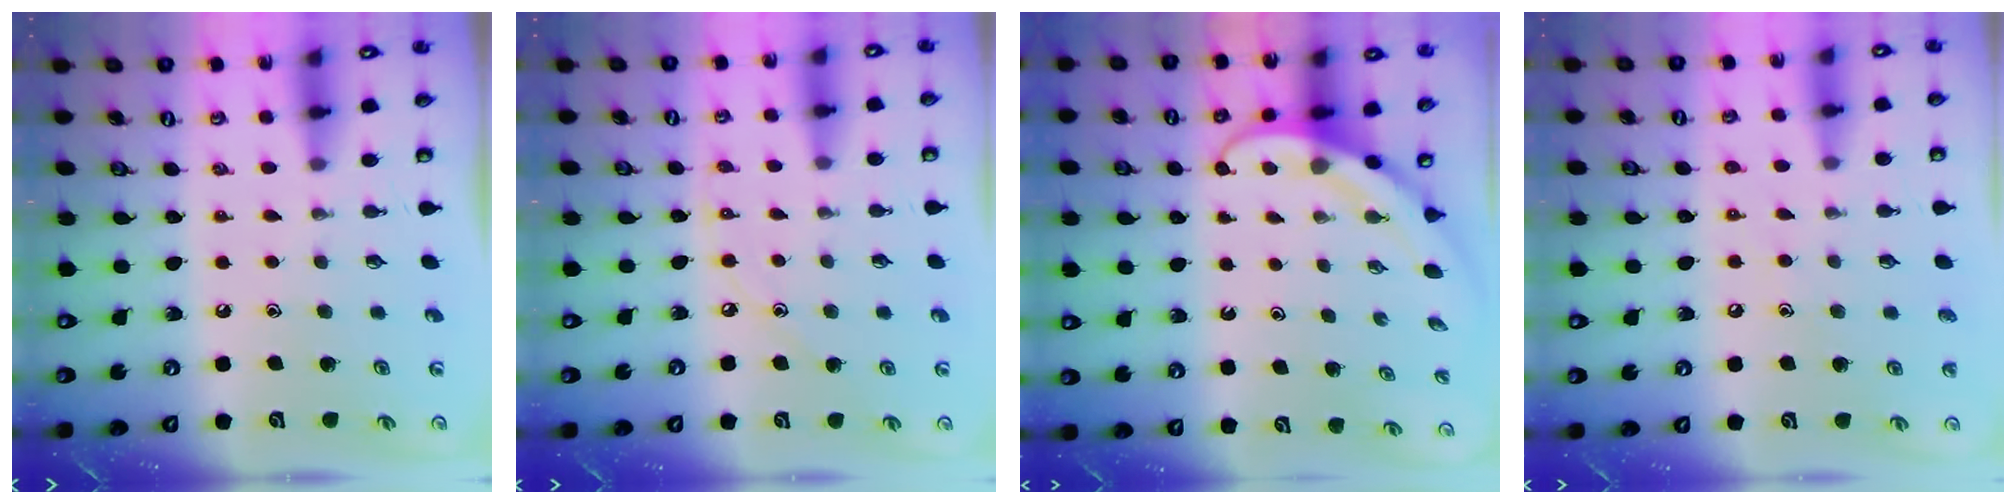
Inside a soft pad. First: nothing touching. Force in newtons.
{"total": 4.6, "press": 4.6, "slide": 0.1}
{"total": 3.8, "press": 3.8, "slide": 0.3}
{"total": 6.1, "press": 6.1, "slide": 0.7}